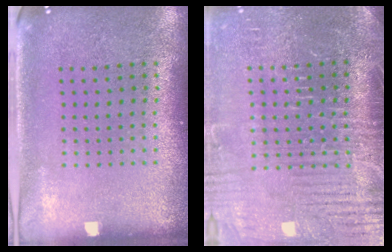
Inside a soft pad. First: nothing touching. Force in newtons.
{"total": 4.1, "press": 3.7, "slide": 1.6}